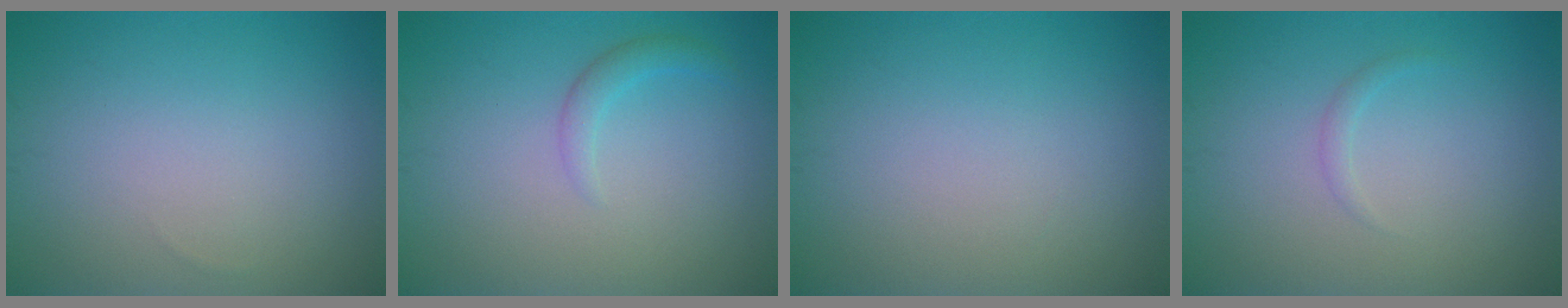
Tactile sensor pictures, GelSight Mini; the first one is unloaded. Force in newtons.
{"total": 1.5, "press": 1.5, "slide": 0.0}
{"total": 0.0}
{"total": 0.7, "press": 0.7, "slide": 0.1}